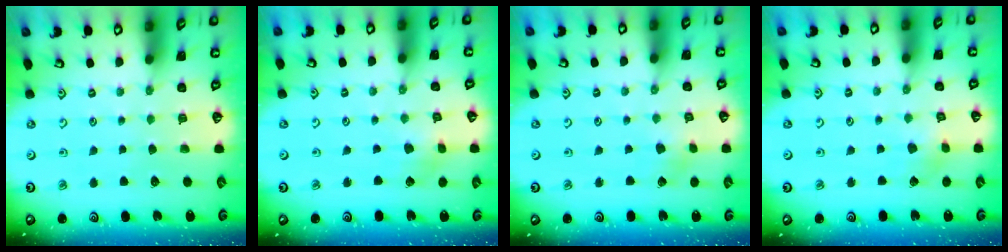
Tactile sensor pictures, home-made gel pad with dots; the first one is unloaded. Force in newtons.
{"total": 3.0, "press": 2.9, "slide": 0.3}
{"total": 2.6, "press": 2.6, "slide": 0.4}
{"total": 2.8, "press": 2.8, "slide": 0.3}